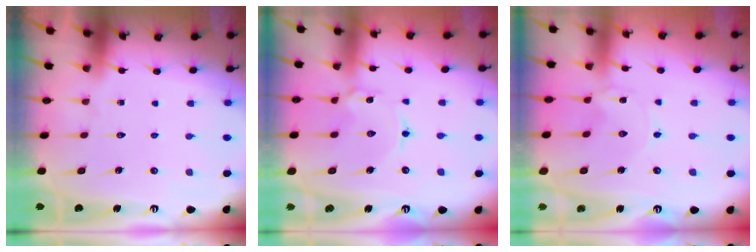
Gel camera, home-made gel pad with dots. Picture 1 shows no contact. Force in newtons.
{"total": 2.2, "press": 2.2, "slide": 0.3}
{"total": 0.0}